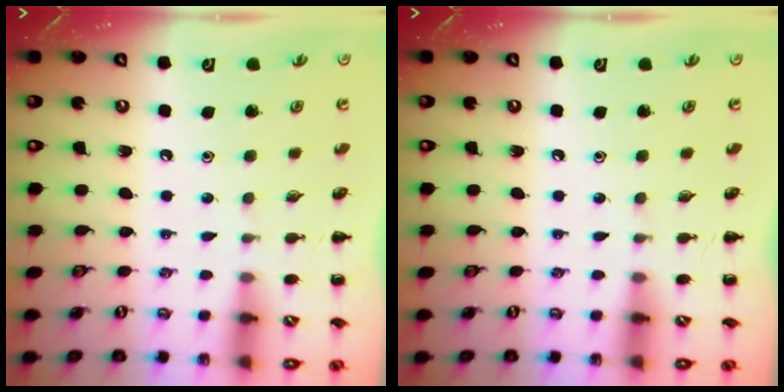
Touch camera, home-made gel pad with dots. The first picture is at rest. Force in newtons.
{"total": 0.0}